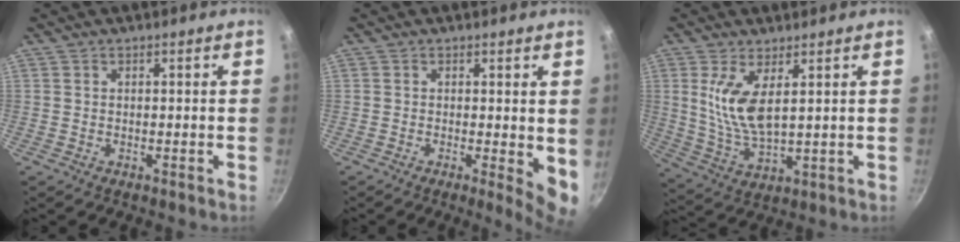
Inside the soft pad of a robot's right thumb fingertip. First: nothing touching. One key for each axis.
{"total": 5.7, "fx": 0.2, "fy": 1.5, "fz": 5.4, "tx": -0.067, "ty": -0.014, "tz": 0.003}
{"total": 9.4, "fx": 3.1, "fy": 3.7, "fz": 8.0, "tx": -0.159, "ty": -0.029, "tz": 0.071}